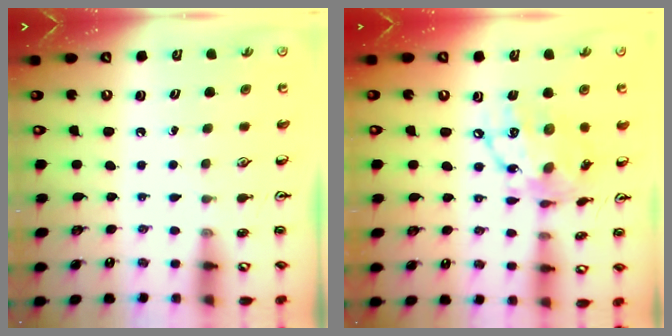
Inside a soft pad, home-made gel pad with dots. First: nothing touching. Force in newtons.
{"total": 15.2, "press": 15.2, "slide": 1.1}